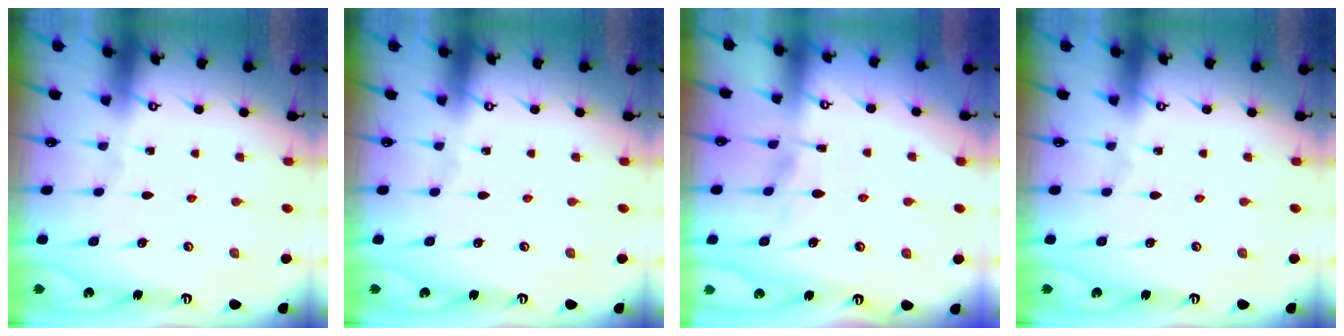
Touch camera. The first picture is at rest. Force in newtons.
{"total": 0.0}
{"total": 1.7, "press": 1.4, "slide": 1.1}
{"total": 0.0}